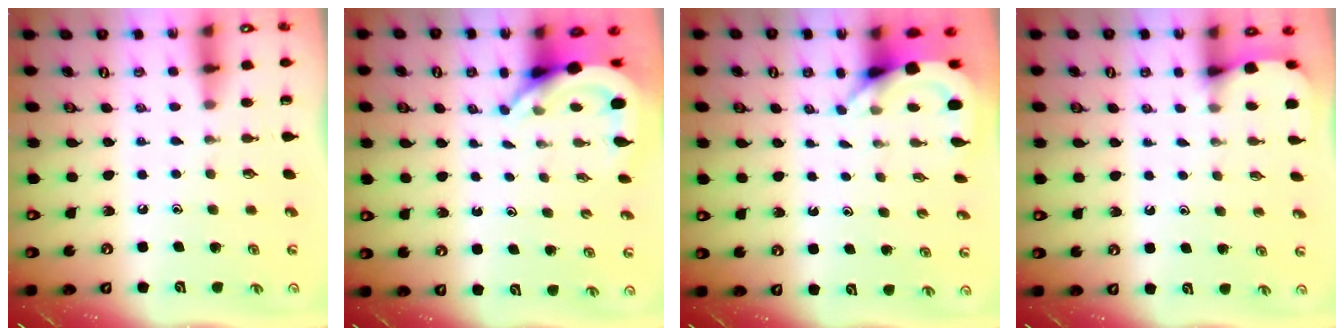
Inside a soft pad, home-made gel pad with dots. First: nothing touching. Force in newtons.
{"total": 5.6, "press": 5.6, "slide": 0.3}
{"total": 3.9, "press": 3.9, "slide": 0.3}
{"total": 2.6, "press": 2.6, "slide": 0.4}